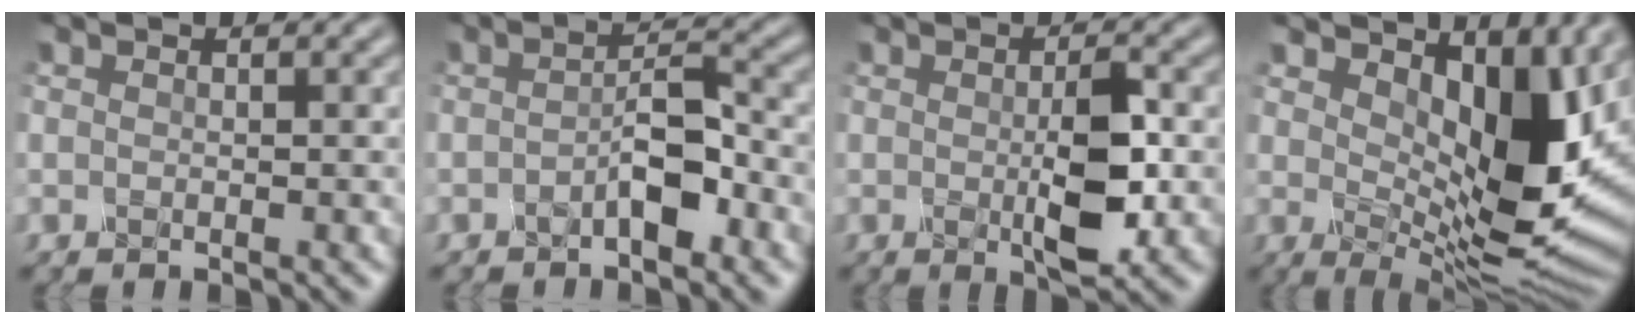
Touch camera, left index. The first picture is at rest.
{"total": 2.3, "force": [-1.3, 0.2, 1.8], "torque": [-0.046, 0.011, -0.021]}
{"total": 4.0, "force": [-0.5, 0.9, 3.8], "torque": [-0.087, -0.006, -0.003]}
{"total": 10.7, "force": [2.2, 5.2, 9.1], "torque": [-0.152, -0.015, 0.051]}